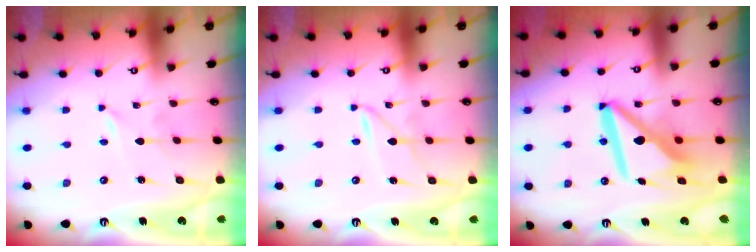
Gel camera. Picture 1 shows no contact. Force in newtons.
{"total": 1.7, "press": 1.7, "slide": 0.1}
{"total": 13.9, "press": 13.9, "slide": 1.5}